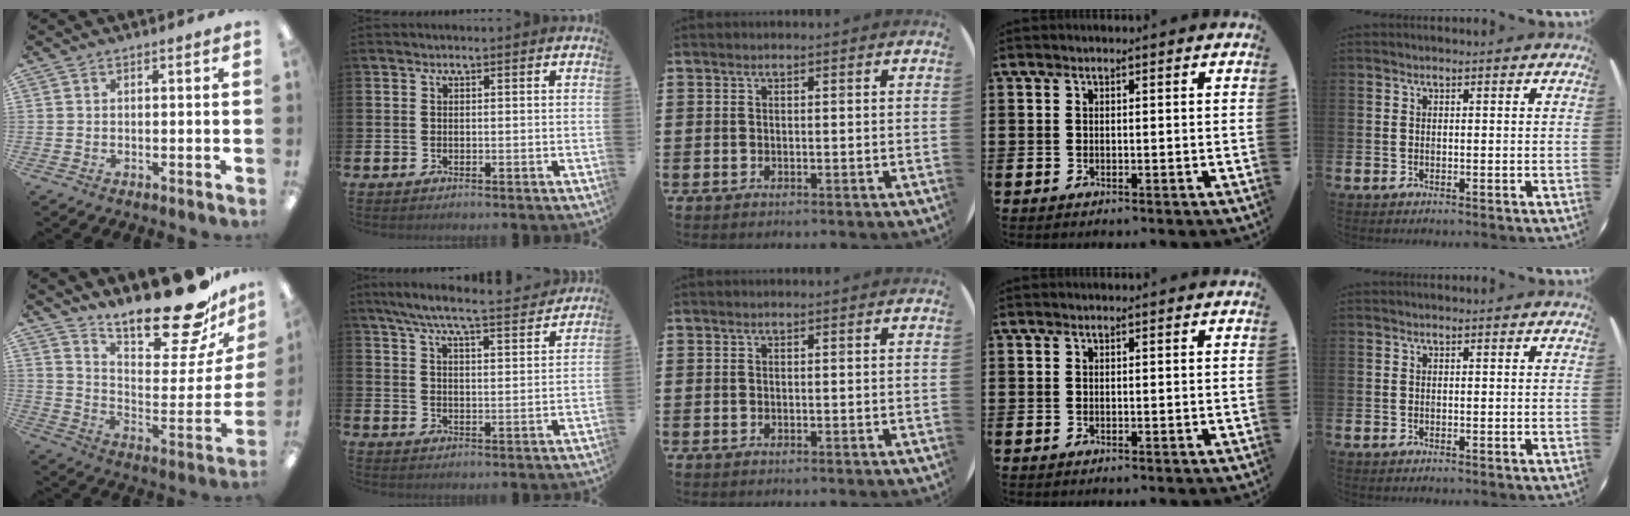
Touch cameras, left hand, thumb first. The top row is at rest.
{"thumb": {"total": 22.7, "force": [19.2, 5.8, 10.6], "torque": [-0.150, -0.145, 0.320]}, "index": {"total": 7.5, "force": [6.8, 0.5, 3.0], "torque": [-0.077, -0.043, 0.118]}}